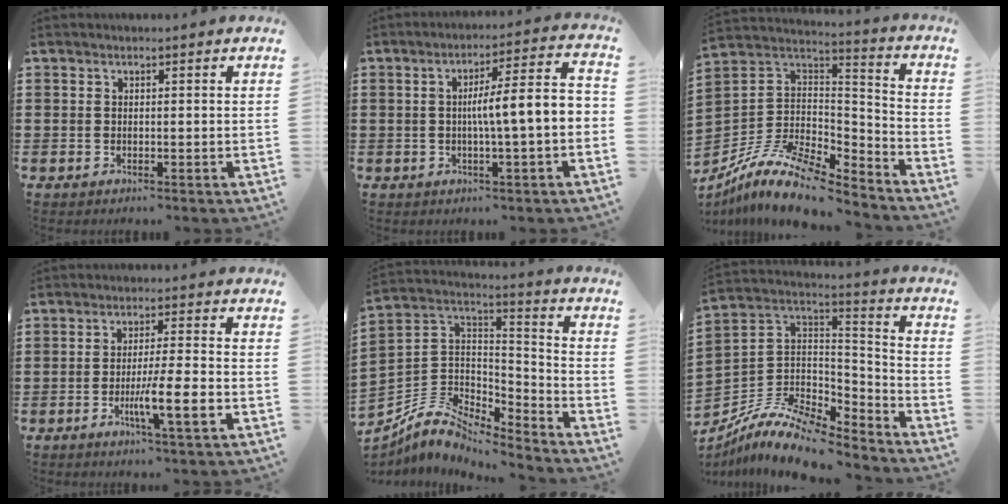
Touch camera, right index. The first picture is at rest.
{"total": 6.9, "force": [-0.9, 0.6, 6.8], "torque": [-0.116, -0.005, -0.025]}
{"total": 12.8, "force": [-9.8, 4.2, 7.1], "torque": [-0.145, 0.029, -0.188]}
{"total": 7.4, "force": [-2.5, 0.5, 7.0], "torque": [-0.118, -0.013, -0.042]}
{"total": 6.7, "force": [-5.6, 3.1, 2.1], "torque": [-0.066, -0.003, -0.114]}
{"total": 11.2, "force": [-9.2, 3.7, 5.2], "torque": [-0.110, 0.022, -0.180]}